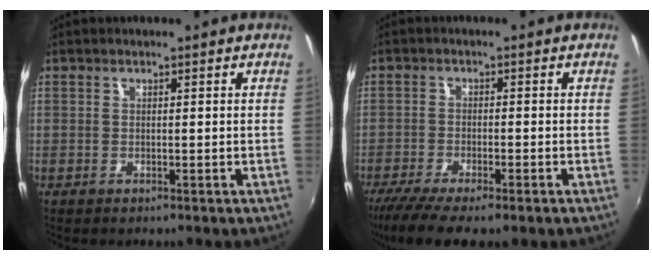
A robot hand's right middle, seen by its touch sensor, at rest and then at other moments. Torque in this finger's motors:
{"motor_torque": [1.32, -0.82, 0.20, 0.05]}